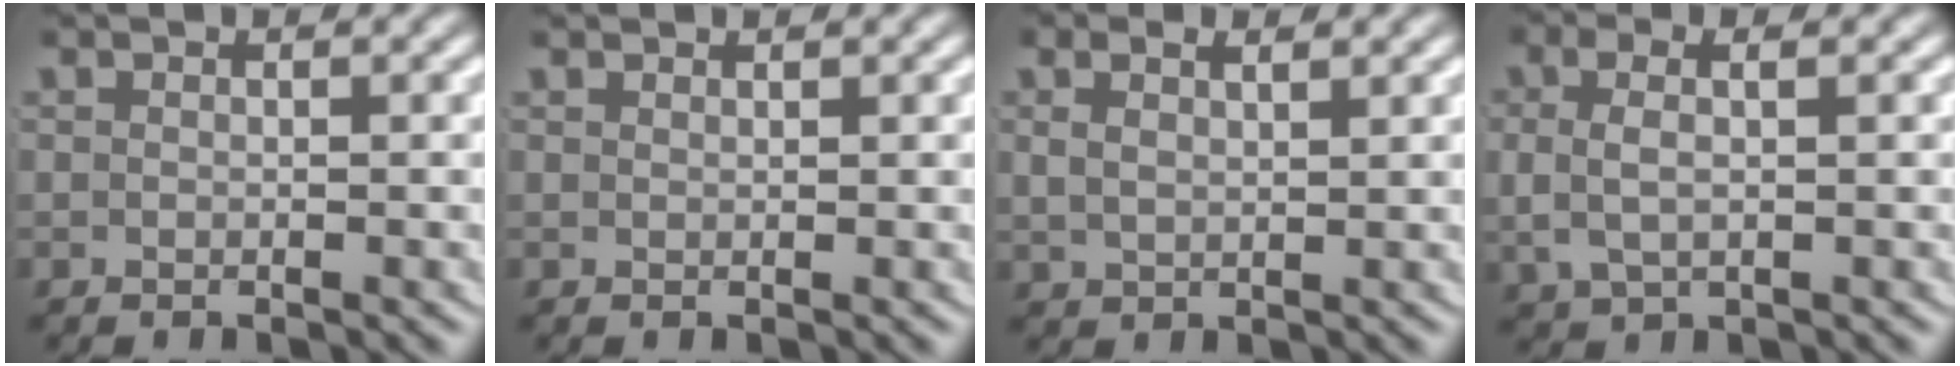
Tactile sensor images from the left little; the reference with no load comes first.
{"total": 0.6, "force": [0.6, -0.3, 0.0], "torque": [0.007, -0.002, 0.014]}
{"total": 1.8, "force": [1.3, 0.6, 1.0], "torque": [-0.020, -0.004, 0.031]}
{"total": 3.5, "force": [0.6, 2.0, 2.8], "torque": [-0.066, -0.001, 0.016]}